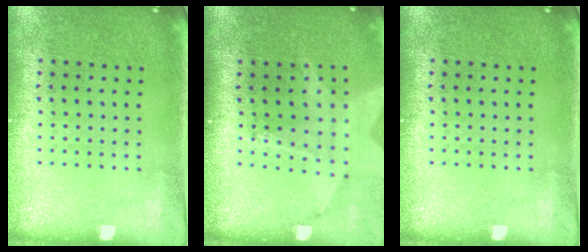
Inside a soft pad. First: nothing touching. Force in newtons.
{"total": 2.0, "press": 1.5, "slide": 1.3}
{"total": 0.0}